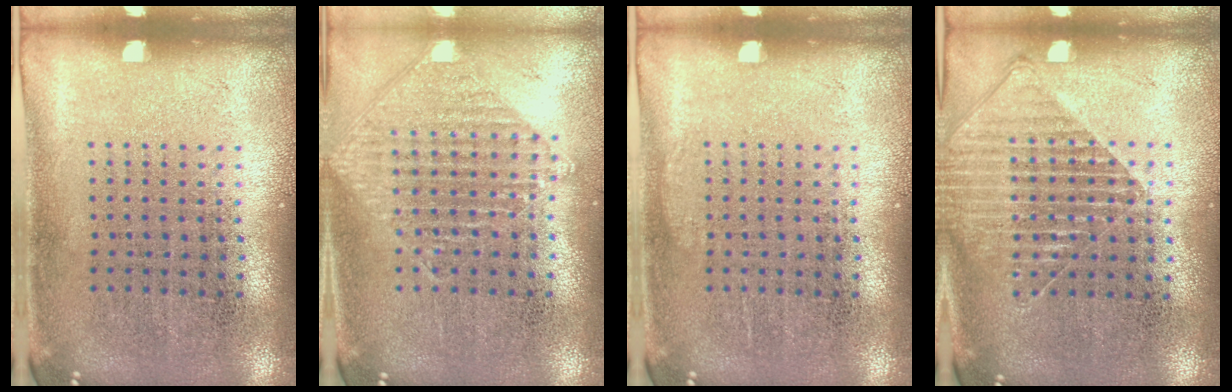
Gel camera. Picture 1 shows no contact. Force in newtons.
{"total": 1.0, "press": 1.0, "slide": 0.1}
{"total": 0.5, "press": 0.5, "slide": 0.1}
{"total": 1.6, "press": 1.4, "slide": 0.8}